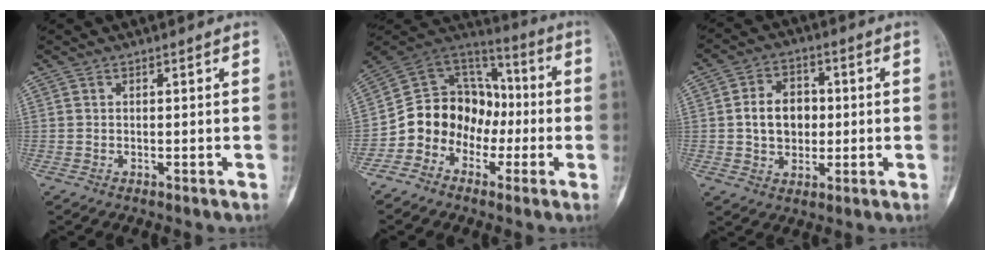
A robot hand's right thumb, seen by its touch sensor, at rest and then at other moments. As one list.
[{"total": 14.3, "force": [-4.3, 12.2, 6.1], "torque": [-0.057, 0.082, -0.087]}, {"total": 9.1, "force": [0.3, 6.9, 5.9], "torque": [-0.072, 0.010, 0.004]}]